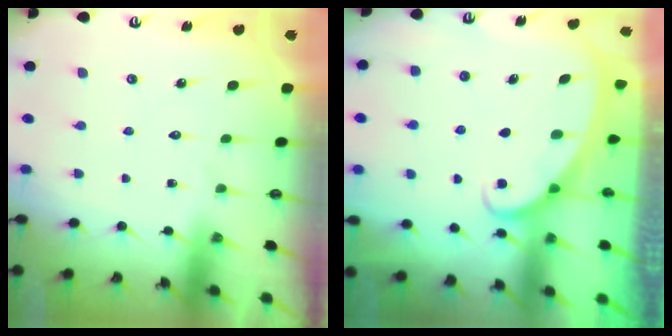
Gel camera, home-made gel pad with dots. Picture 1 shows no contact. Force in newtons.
{"total": 2.1, "press": 2.1, "slide": 0.2}